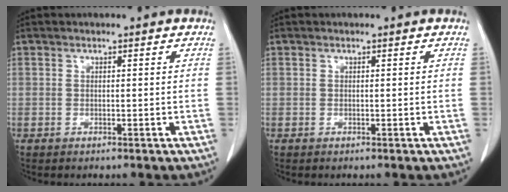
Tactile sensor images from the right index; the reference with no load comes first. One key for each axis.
{"total": 0.0}